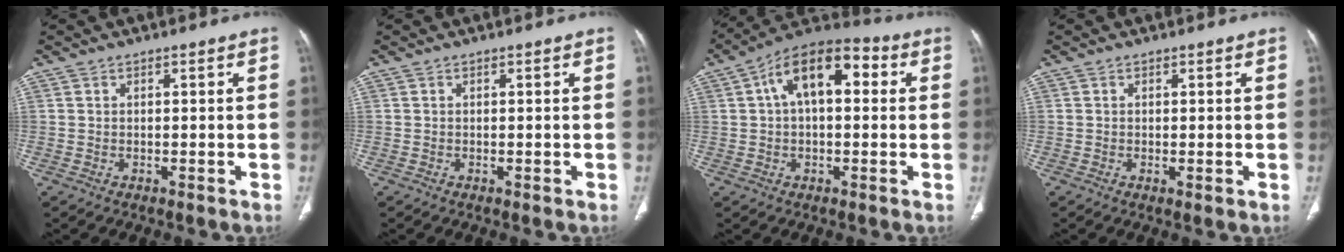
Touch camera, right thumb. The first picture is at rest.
{"total": 0.0}
{"total": 14.0, "force": [3.2, 7.4, 11.4], "torque": [-0.171, 0.035, 0.043]}
{"total": 0.9, "force": [-0.1, 0.2, 0.8], "torque": [-0.021, -0.005, -0.002]}